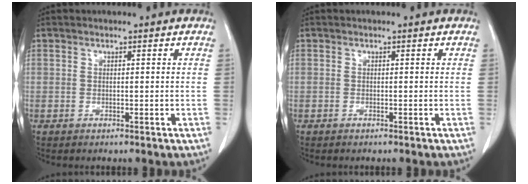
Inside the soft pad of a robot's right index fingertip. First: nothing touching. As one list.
[{"total": 0.0}]